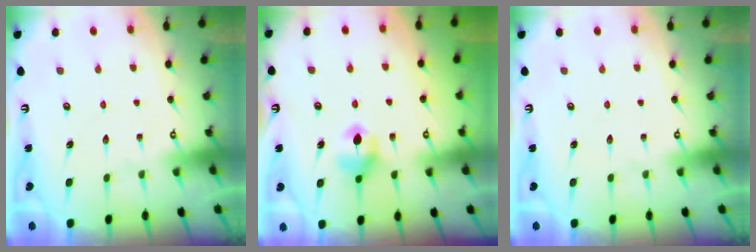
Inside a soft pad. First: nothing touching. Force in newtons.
{"total": 5.8, "press": 5.7, "slide": 0.8}
{"total": 0.0}